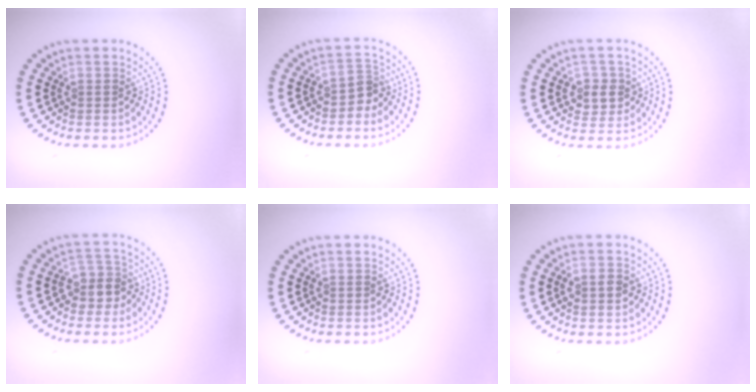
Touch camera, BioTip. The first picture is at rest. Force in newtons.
{"total": 1.9, "press": 1.5, "slide": 1.2}
{"total": 2.4, "press": 2.2, "slide": 0.7}
{"total": 2.9, "press": 2.4, "slide": 1.5}
{"total": 0.0}
{"total": 1.5, "press": 1.5, "slide": 0.1}